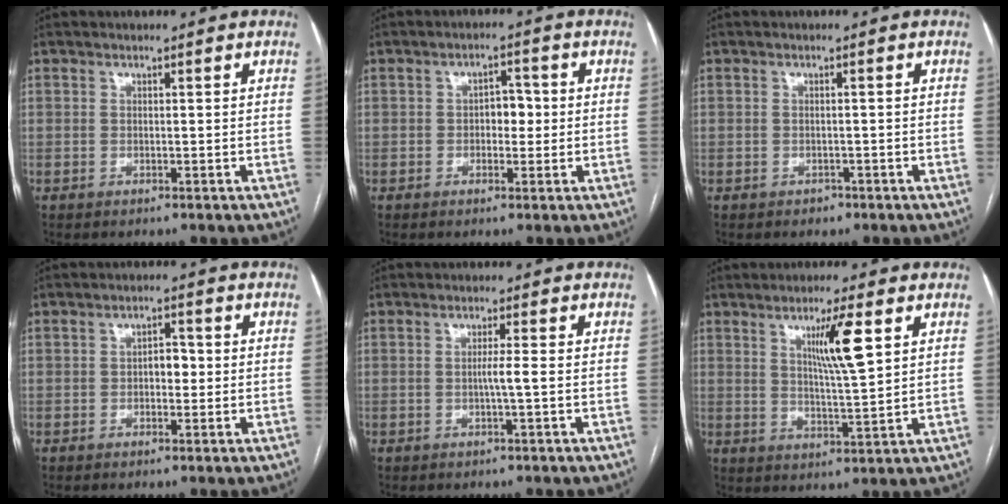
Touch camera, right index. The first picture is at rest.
{"total": 3.0, "force": [-0.1, 1.8, 2.4], "torque": [-0.030, 0.009, -0.001]}
{"total": 1.2, "force": [-0.8, 0.9, 0.2], "torque": [-0.003, 0.003, -0.010]}
{"total": 2.7, "force": [-0.2, 1.5, 2.2], "torque": [-0.028, 0.008, -0.004]}
{"total": 2.1, "force": [-0.3, -0.5, 2.0], "torque": [-0.035, 0.000, -0.007]}
{"total": 7.8, "force": [3.1, 0.1, 7.1], "torque": [-0.123, -0.005, 0.055]}